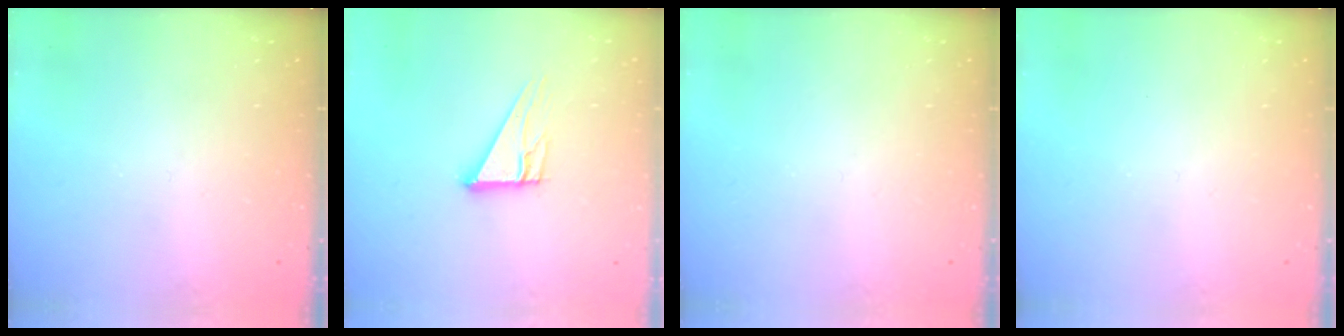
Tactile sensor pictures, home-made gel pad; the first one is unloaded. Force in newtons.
{"total": 10.0, "press": 10.0, "slide": 0.5}
{"total": 0.0}
{"total": 0.0}